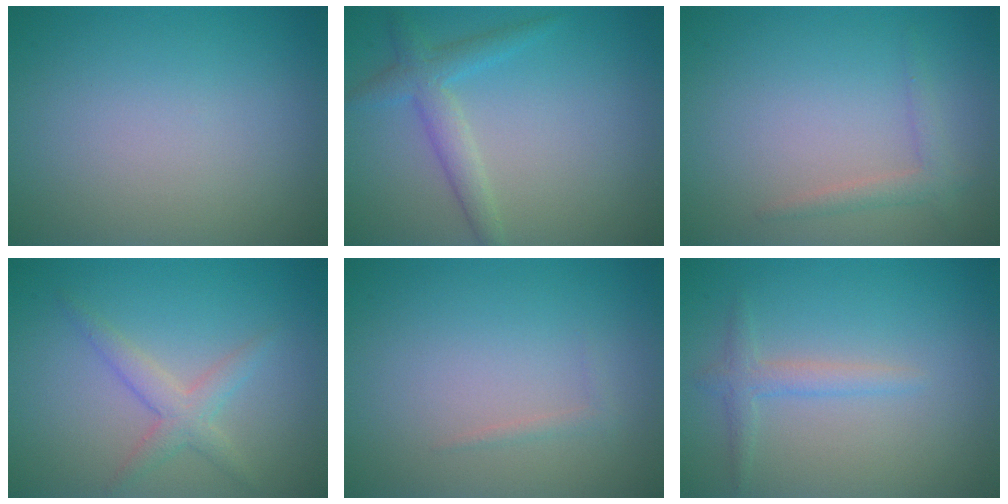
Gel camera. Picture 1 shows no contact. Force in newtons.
{"total": 2.8, "press": 2.8, "slide": 0.2}
{"total": 1.5, "press": 1.4, "slide": 0.1}
{"total": 2.5, "press": 2.5, "slide": 0.1}
{"total": 0.6, "press": 0.6, "slide": 0.0}
{"total": 1.8, "press": 1.8, "slide": 0.1}